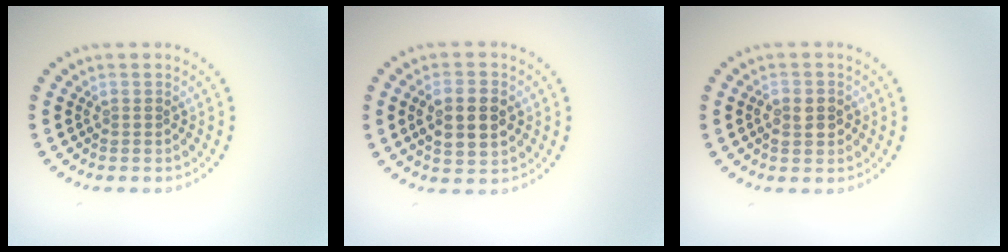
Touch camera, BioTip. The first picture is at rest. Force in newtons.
{"total": 4.1, "press": 4.1, "slide": 0.3}
{"total": 2.2, "press": 2.2, "slide": 0.3}